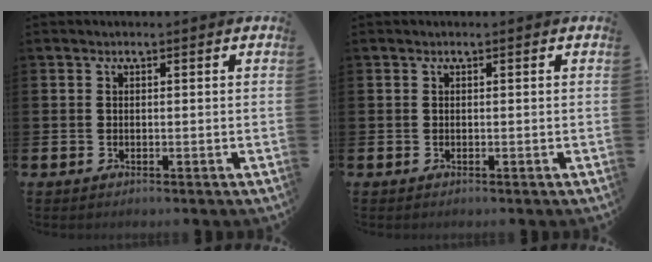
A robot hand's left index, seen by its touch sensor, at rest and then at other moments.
{"total": 0.0}